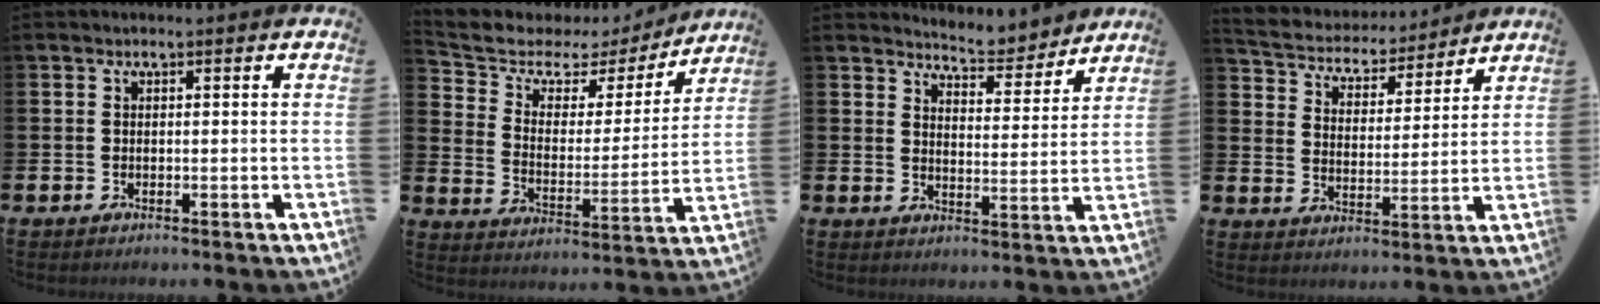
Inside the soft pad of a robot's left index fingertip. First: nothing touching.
{"total": 6.4, "force": [5.0, 3.6, 1.7], "torque": [-0.074, -0.034, 0.081]}
{"total": 6.2, "force": [6.1, 0.7, 0.3], "torque": [-0.010, -0.053, 0.107]}
{"total": 5.0, "force": [4.8, 1.6, 0.0], "torque": [-0.037, -0.042, 0.079]}